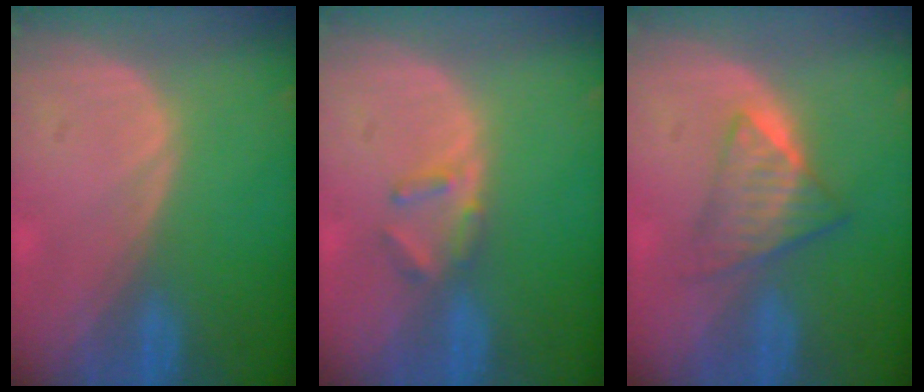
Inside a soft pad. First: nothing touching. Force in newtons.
{"total": 2.8, "press": 2.7, "slide": 0.4}
{"total": 6.2, "press": 5.4, "slide": 3.0}